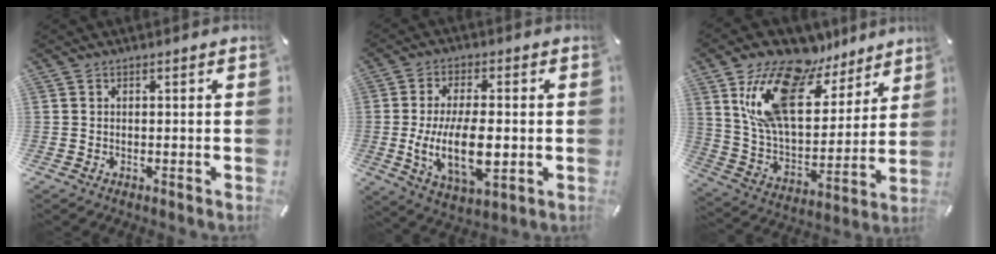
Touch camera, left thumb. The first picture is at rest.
{"total": 15.4, "force": [-1.6, 8.1, 13.1], "torque": [-0.247, -0.015, -0.029]}
{"total": 20.3, "force": [12.4, 11.4, 11.4], "torque": [-0.217, -0.066, 0.219]}